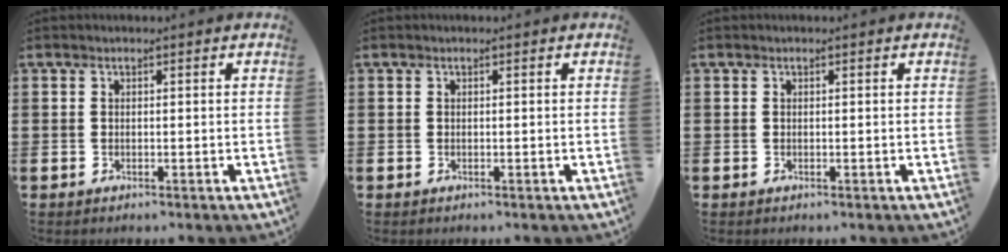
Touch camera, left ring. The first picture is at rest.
{"total": 0.0}
{"total": 0.0}